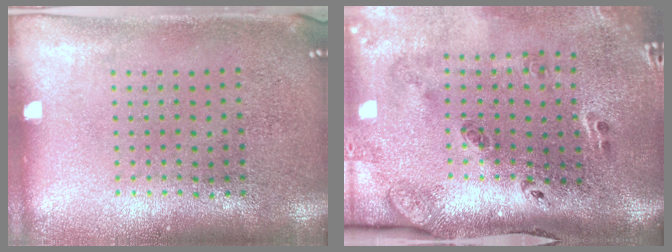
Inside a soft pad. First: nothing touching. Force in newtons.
{"total": 3.2, "press": 1.9, "slide": 2.6}